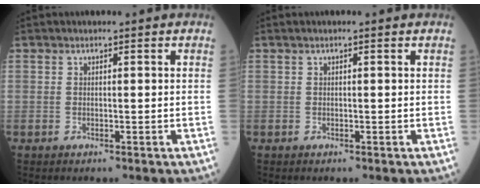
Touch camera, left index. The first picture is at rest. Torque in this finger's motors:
{"motor_torque": [-0.17, 0.17, 0.00, 0.00]}